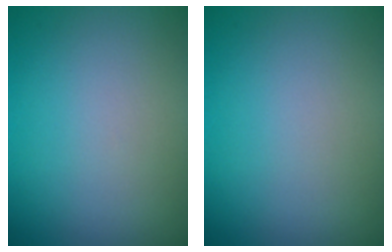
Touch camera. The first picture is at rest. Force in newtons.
{"total": 0.0}